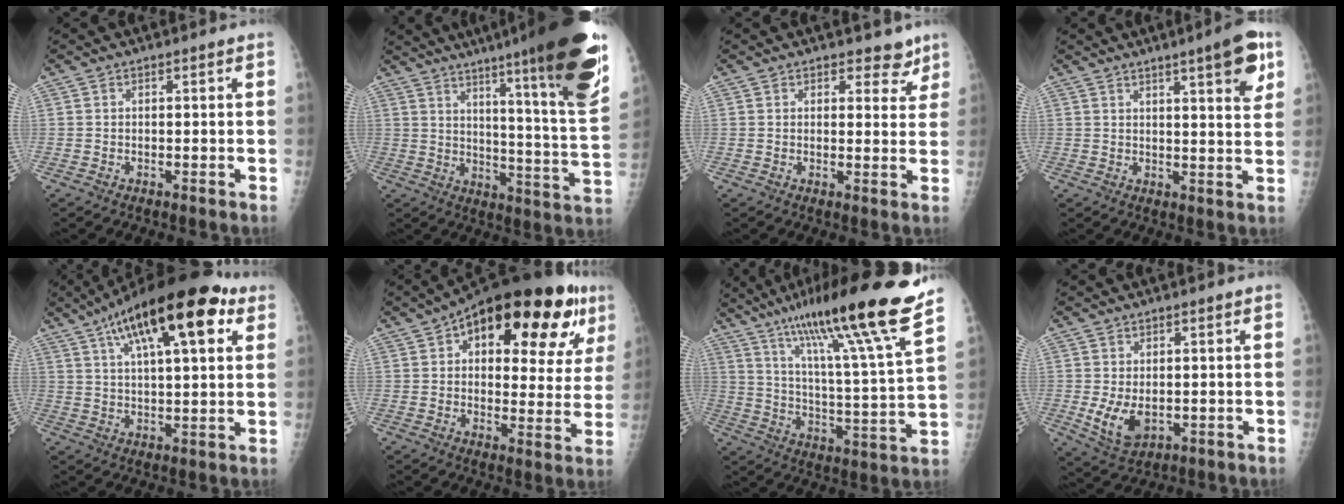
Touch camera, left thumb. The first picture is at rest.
{"total": 27.8, "force": [18.1, 1.8, 21.1], "torque": [-0.266, -0.095, 0.253]}
{"total": 4.2, "force": [3.3, 2.5, 0.9], "torque": [0.020, -0.021, 0.038]}
{"total": 9.1, "force": [4.9, 1.6, 7.5], "torque": [-0.088, -0.022, 0.064]}
{"total": 21.5, "force": [10.5, 7.4, 17.3], "torque": [-0.259, 0.000, 0.162]}
{"total": 25.8, "force": [11.7, 11.8, 19.7], "torque": [-0.238, 0.013, 0.161]}
{"total": 24.0, "force": [17.2, 0.5, 16.8], "torque": [-0.256, -0.074, 0.273]}
{"total": 6.3, "force": [-0.6, 4.0, 4.9], "torque": [-0.083, -0.015, 0.004]}